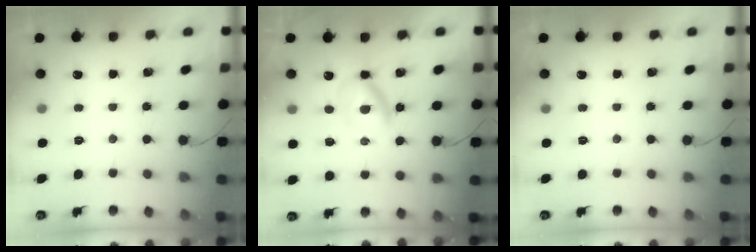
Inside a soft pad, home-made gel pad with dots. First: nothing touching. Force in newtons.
{"total": 3.9, "press": 3.9, "slide": 0.4}
{"total": 0.0}